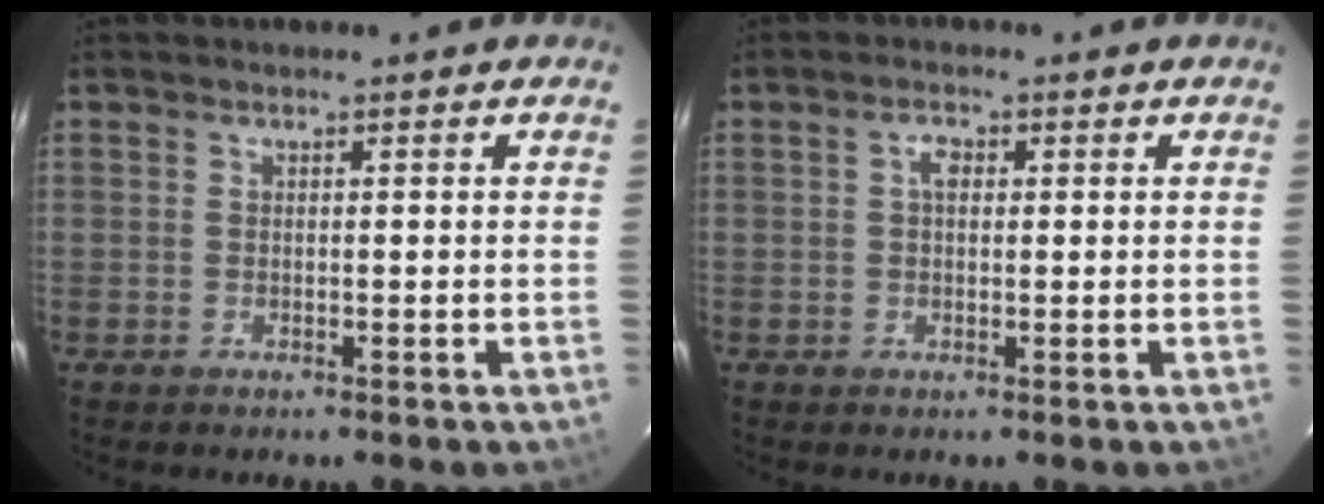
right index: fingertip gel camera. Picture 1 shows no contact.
{"total": 2.2, "force": [0.4, 1.4, 1.6], "torque": [-0.028, 0.008, 0.007]}